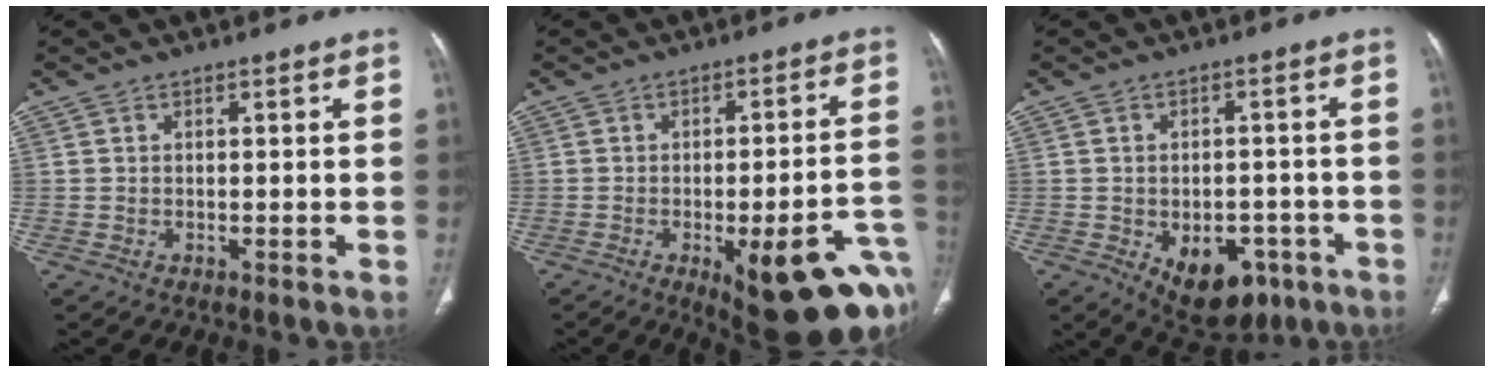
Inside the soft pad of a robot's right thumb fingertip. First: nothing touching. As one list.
[{"total": 21.3, "force": [-8.6, 6.5, 18.4], "torque": [-0.160, 0.029, -0.094]}, {"total": 11.4, "force": [-5.0, 7.2, 7.3], "torque": [-0.076, 0.022, -0.057]}]